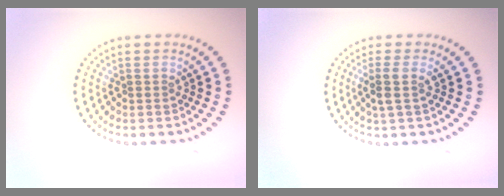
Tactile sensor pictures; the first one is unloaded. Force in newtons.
{"total": 1.8, "press": 1.6, "slide": 0.9}